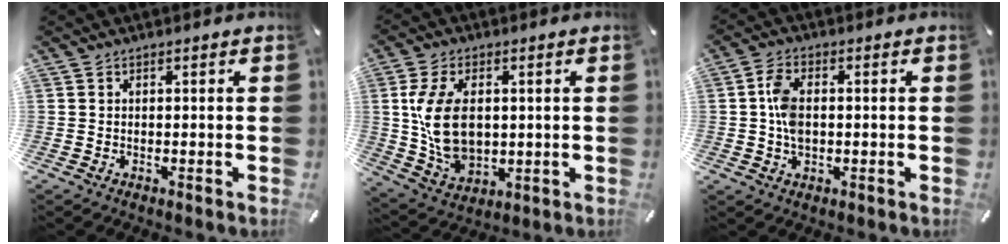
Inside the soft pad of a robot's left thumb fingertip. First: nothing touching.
{"total": 12.8, "force": [1.6, 8.9, 9.0], "torque": [-0.196, 0.000, 0.029]}
{"total": 5.8, "force": [0.1, 3.6, 4.5], "torque": [-0.101, 0.005, 0.000]}